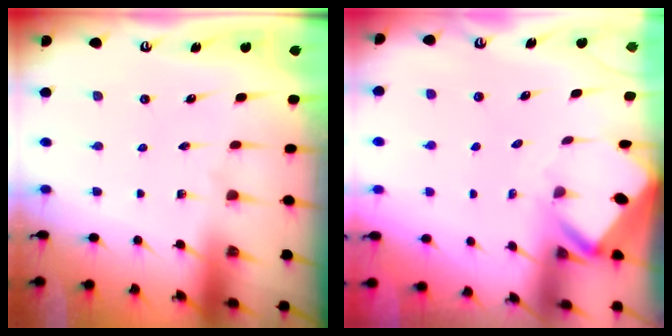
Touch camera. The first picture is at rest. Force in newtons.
{"total": 2.4, "press": 2.4, "slide": 0.1}